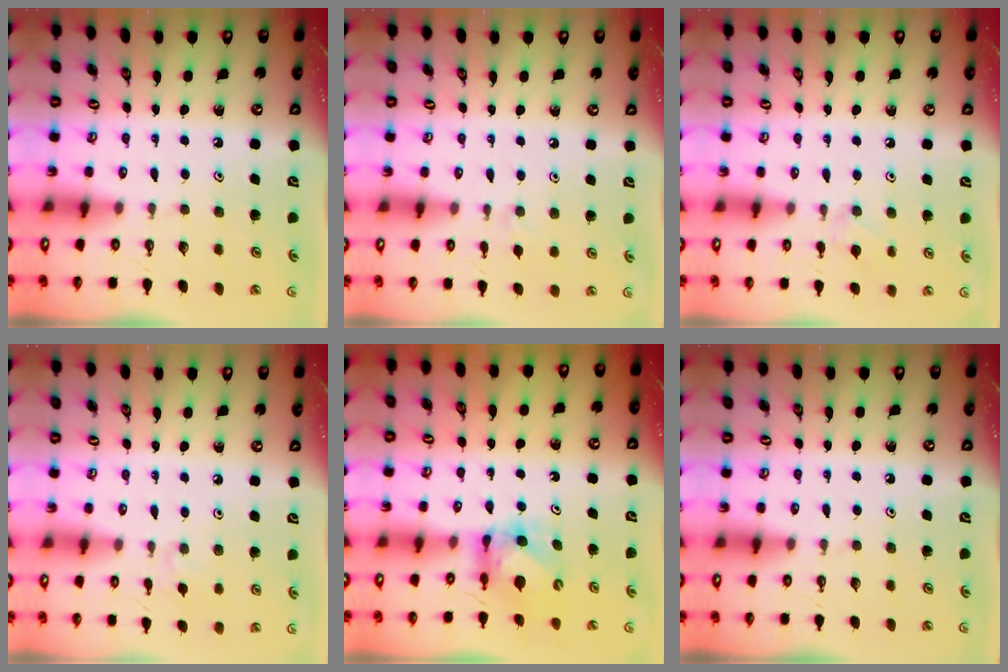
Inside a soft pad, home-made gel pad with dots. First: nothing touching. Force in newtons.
{"total": 2.8, "press": 2.7, "slide": 0.5}
{"total": 5.5, "press": 5.4, "slide": 0.8}
{"total": 4.3, "press": 4.3, "slide": 0.7}
{"total": 5.7, "press": 5.7, "slide": 0.6}
{"total": 0.0}